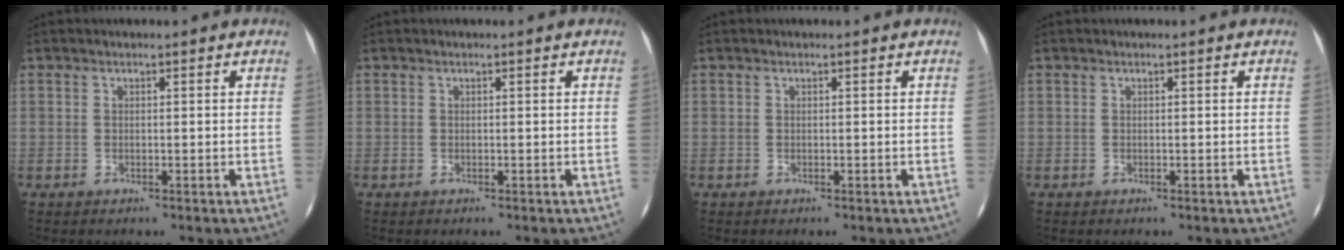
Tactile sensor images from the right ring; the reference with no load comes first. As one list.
[{"total": 0.0}, {"total": 0.0}, {"total": 0.0}]